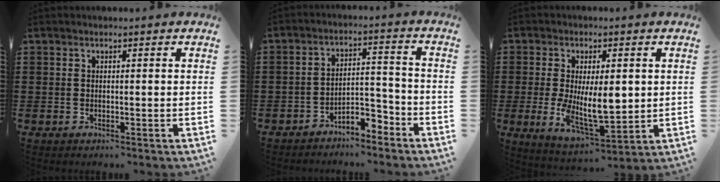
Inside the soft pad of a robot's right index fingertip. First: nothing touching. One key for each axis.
{"total": 4.9, "fx": -4.5, "fy": 1.3, "fz": 1.5, "tx": -0.028, "ty": 0.015, "tz": -0.090}
{"total": 9.6, "fx": 0.0, "fy": 4.3, "fz": 8.6, "tx": -0.159, "ty": -0.005, "tz": -0.002}